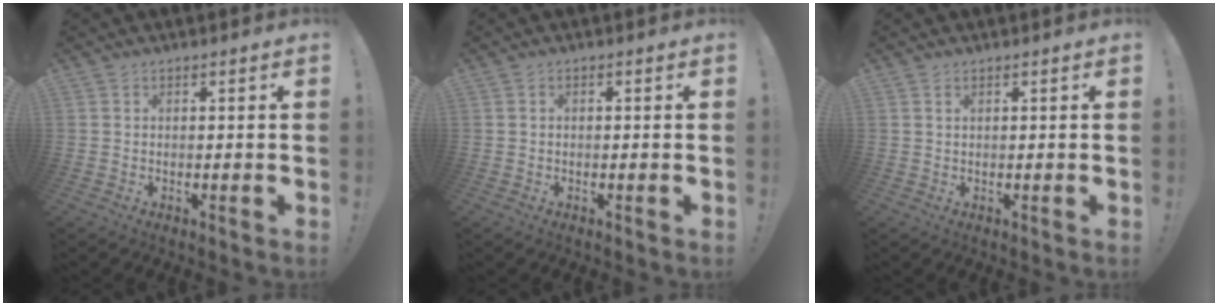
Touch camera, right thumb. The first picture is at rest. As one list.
[{"total": 0.6, "force": [-0.3, 0.4, 0.3], "torque": [-0.006, 0.001, -0.005]}, {"total": 0.7, "force": [0.4, 0.3, 0.5], "torque": [-0.005, 0.000, 0.007]}]